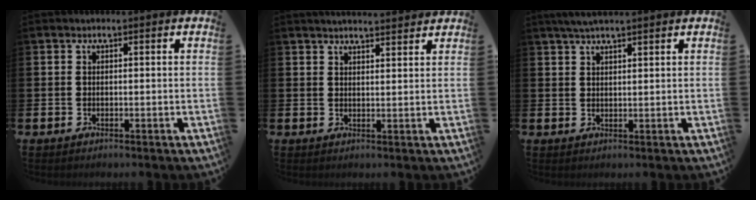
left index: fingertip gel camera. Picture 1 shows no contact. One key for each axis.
{"total": 2.9, "fx": 2.9, "fy": -0.1, "fz": 0.3, "tx": -0.010, "ty": -0.015, "tz": 0.052}
{"total": 3.1, "fx": 2.6, "fy": 0.3, "fz": 1.6, "tx": -0.034, "ty": 0.000, "tz": 0.047}